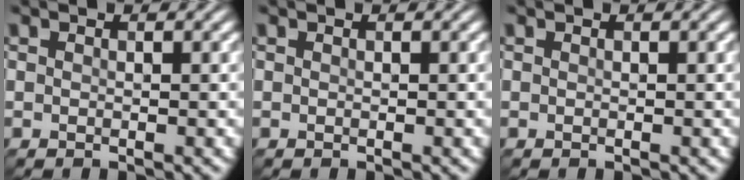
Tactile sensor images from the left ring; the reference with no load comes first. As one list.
[{"total": 0.0}, {"total": 0.0}]